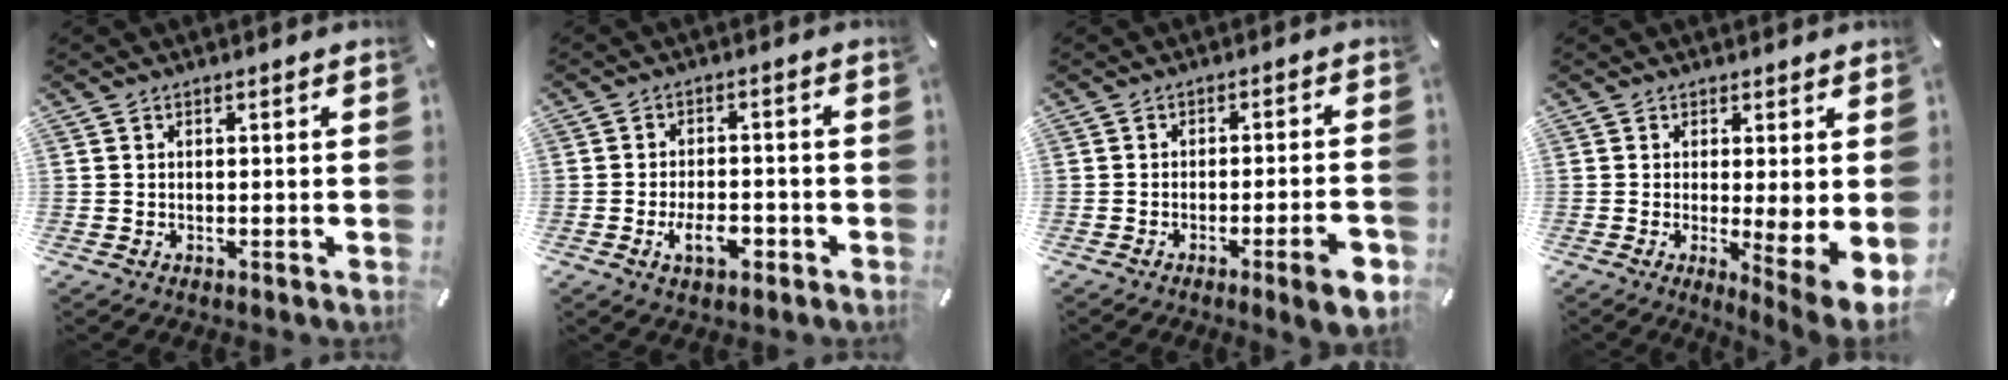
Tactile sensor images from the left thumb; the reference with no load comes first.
{"total": 6.9, "force": [-2.9, 3.8, 5.0], "torque": [-0.088, 0.007, -0.054]}
{"total": 7.8, "force": [-3.7, 1.0, 6.8], "torque": [-0.103, 0.005, -0.060]}
{"total": 6.5, "force": [-0.1, 0.7, 6.5], "torque": [-0.086, -0.031, 0.000]}